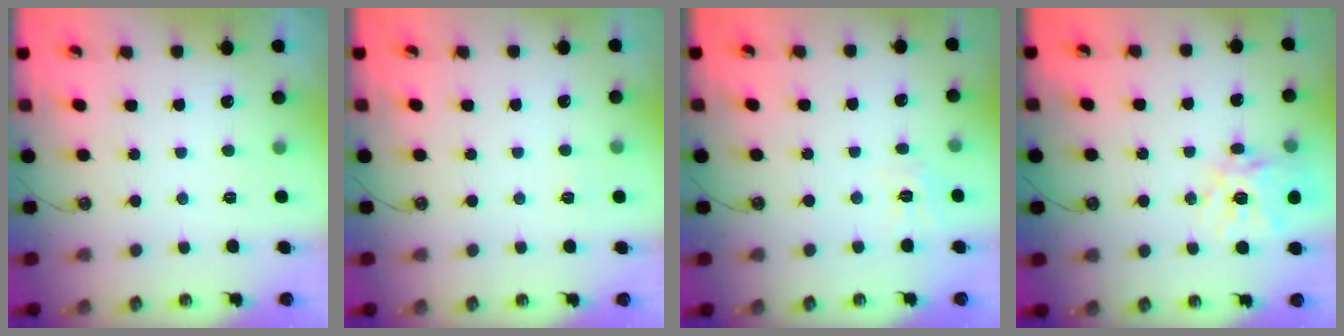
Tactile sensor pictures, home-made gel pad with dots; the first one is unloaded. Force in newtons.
{"total": 3.2, "press": 3.2, "slide": 0.3}
{"total": 4.8, "press": 4.8, "slide": 0.3}
{"total": 17.1, "press": 16.9, "slide": 2.2}